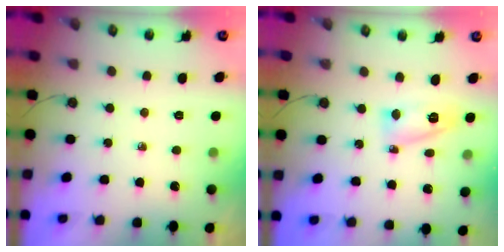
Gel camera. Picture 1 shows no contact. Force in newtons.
{"total": 9.0, "press": 9.0, "slide": 0.6}